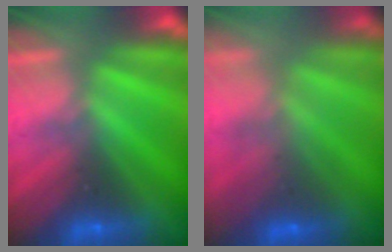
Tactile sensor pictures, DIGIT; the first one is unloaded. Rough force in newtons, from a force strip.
{"total": 3.8}